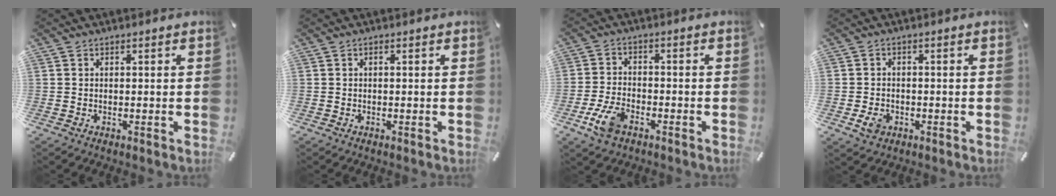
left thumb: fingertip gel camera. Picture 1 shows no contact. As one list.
[{"total": 0.0}, {"total": 7.3, "force": [-3.8, 4.1, 4.7], "torque": [-0.109, 0.009, -0.071]}, {"total": 3.9, "force": [-1.4, 3.0, 2.0], "torque": [-0.046, 0.003, -0.028]}]